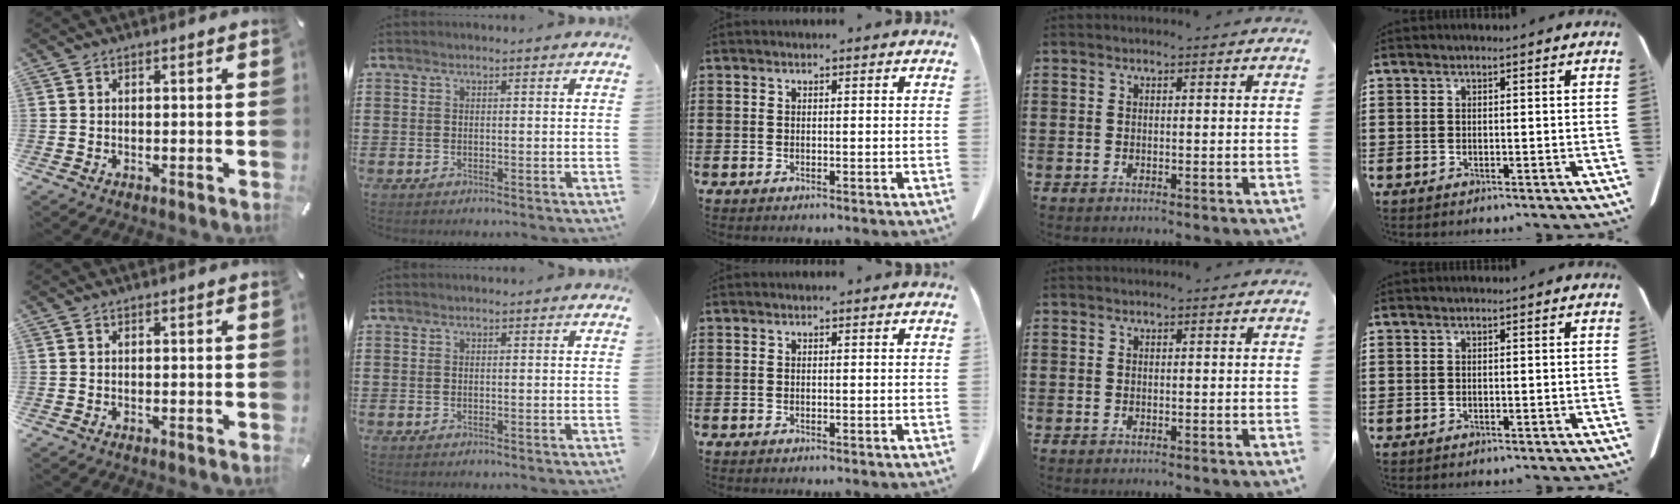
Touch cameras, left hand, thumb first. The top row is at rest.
{}